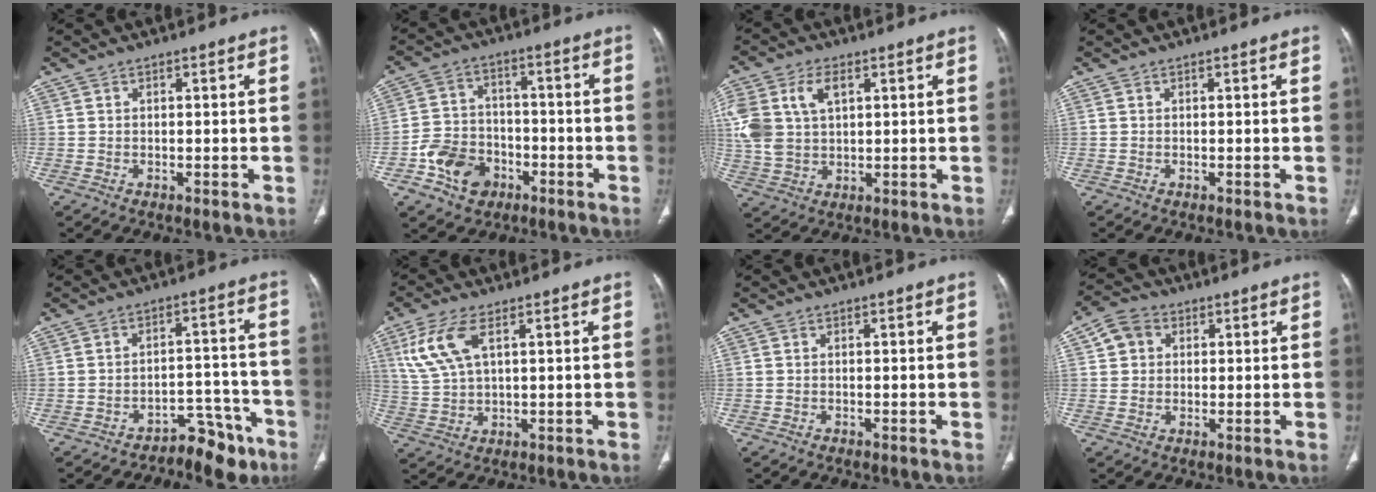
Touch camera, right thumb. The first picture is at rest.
{"total": 10.1, "force": [-4.7, 7.8, 4.6], "torque": [-0.057, 0.028, -0.079]}
{"total": 12.0, "force": [3.7, 7.7, 8.5], "torque": [-0.193, 0.006, 0.079]}
{"total": 0.0}
{"total": 7.2, "force": [-5.7, 3.8, 2.2], "torque": [0.000, 0.085, -0.082]}
{"total": 8.8, "force": [3.6, 3.7, 7.1], "torque": [-0.167, -0.002, 0.080]}
{"total": 0.0}
{"total": 5.3, "force": [1.5, 4.5, 2.4], "torque": [-0.030, 0.005, 0.022]}